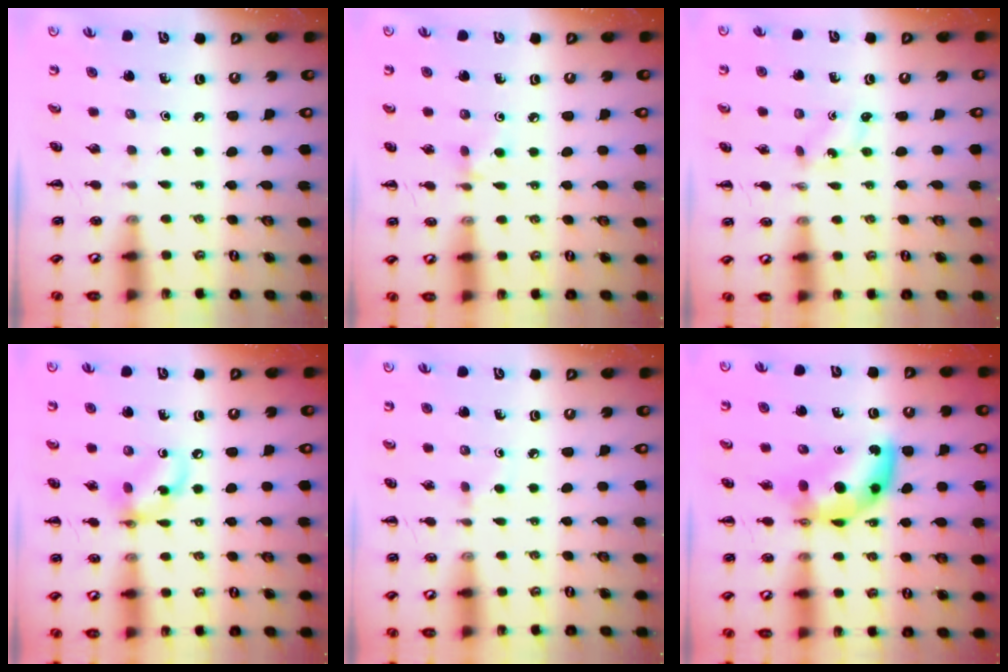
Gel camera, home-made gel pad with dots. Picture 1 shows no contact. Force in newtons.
{"total": 2.9, "press": 2.6, "slide": 1.2}
{"total": 0.0}
{"total": 8.3, "press": 8.2, "slide": 1.5}
{"total": 2.0, "press": 1.7, "slide": 1.0}
{"total": 8.6, "press": 8.4, "slide": 1.7}